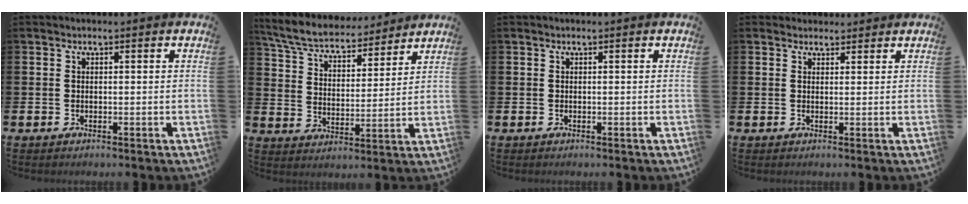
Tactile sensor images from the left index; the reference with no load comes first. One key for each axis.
{"total": 6.7, "fx": 6.2, "fy": 1.8, "fz": 1.7, "tx": -0.069, "ty": -0.041, "tz": 0.109}
{"total": 0.0}
{"total": 1.9, "fx": 1.8, "fy": 0.8, "fz": -0.1, "tx": 0.006, "ty": -0.004, "tz": 0.031}